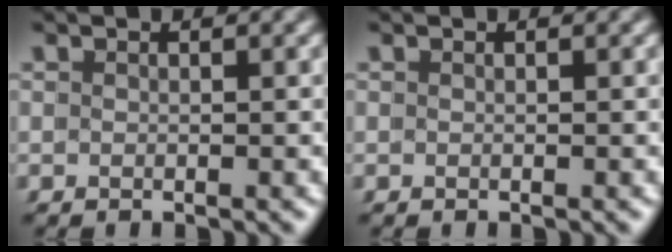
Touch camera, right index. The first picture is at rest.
{"total": 0.0}